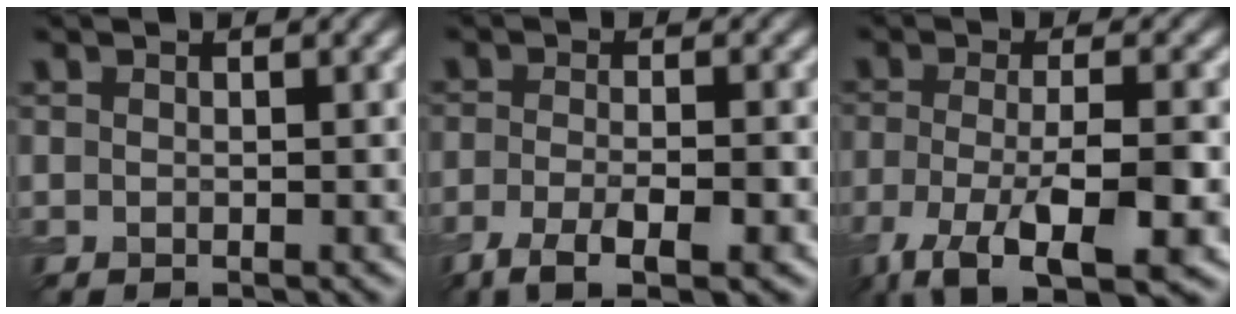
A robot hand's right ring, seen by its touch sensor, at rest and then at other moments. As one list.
[{"total": 5.0, "force": [-2.6, 1.3, 4.0], "torque": [-0.076, -0.008, -0.050]}, {"total": 9.3, "force": [-4.7, 2.8, 7.6], "torque": [-0.138, -0.014, -0.083]}]